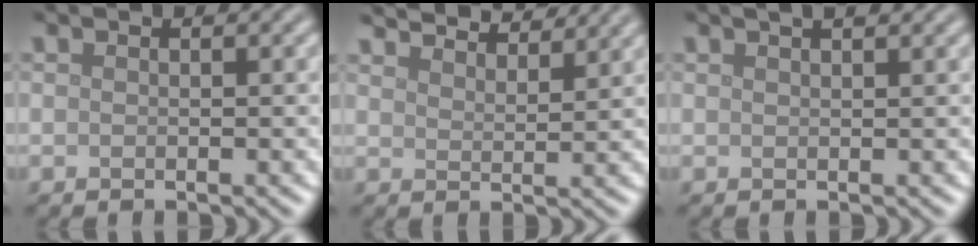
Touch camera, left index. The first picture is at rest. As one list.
[{"total": 6.5, "force": [6.0, 1.1, 2.1], "torque": [-0.030, 0.010, 0.071]}, {"total": 3.3, "force": [2.1, 1.4, 2.1], "torque": [-0.004, 0.015, 0.000]}]